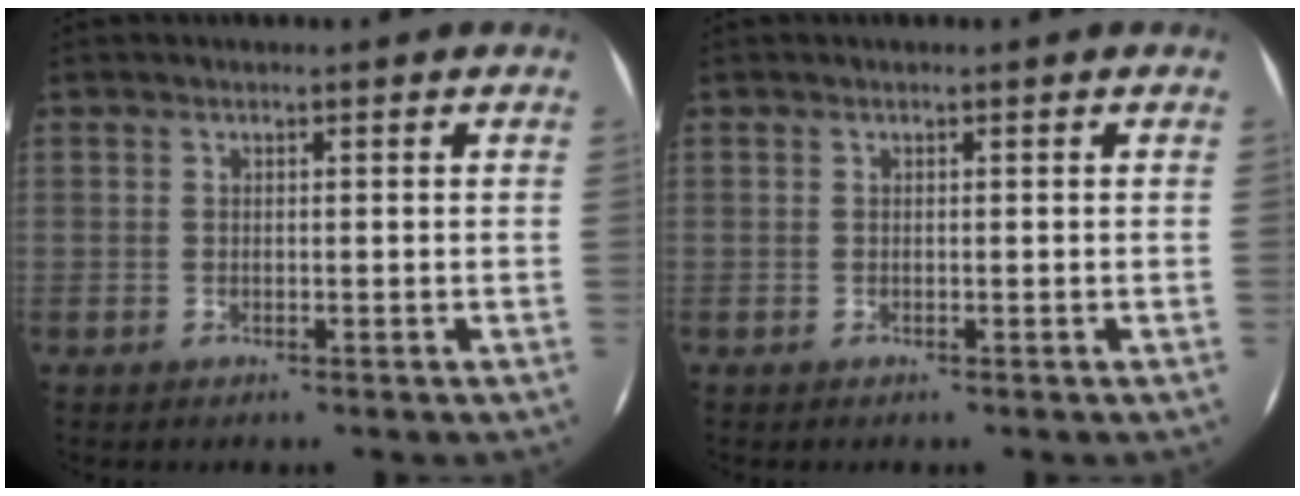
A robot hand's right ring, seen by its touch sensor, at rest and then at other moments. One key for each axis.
{"total": 0.0}